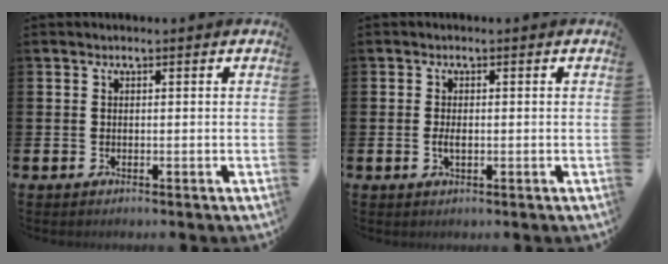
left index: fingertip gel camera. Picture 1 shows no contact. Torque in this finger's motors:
{"motor_torque": [0.23, -0.02, 0.04, 0.04]}